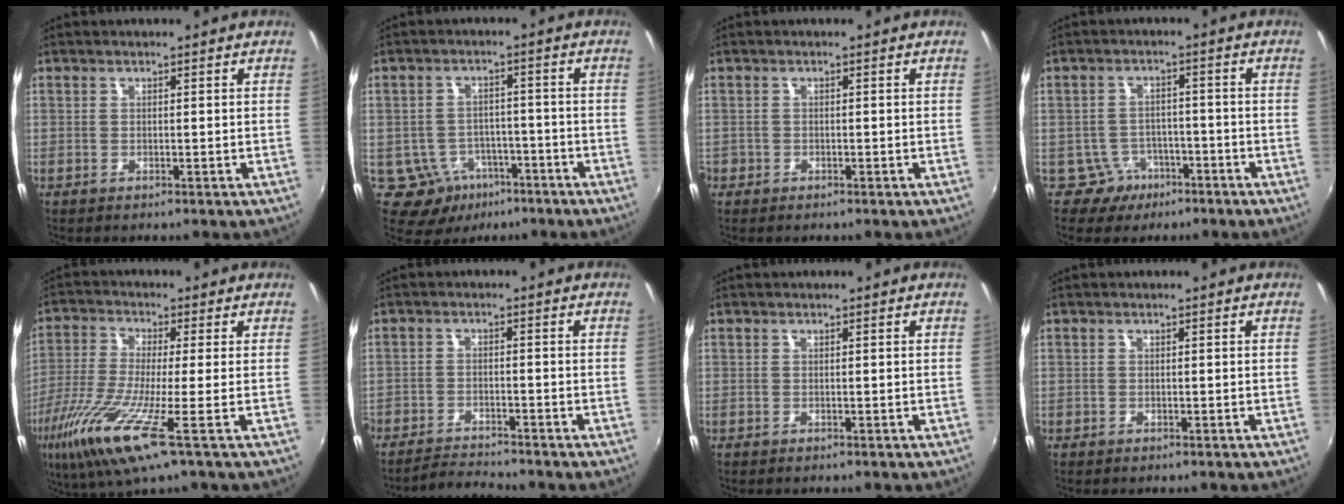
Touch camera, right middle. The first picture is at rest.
{"total": 8.4, "force": [-4.5, 6.6, 2.4], "torque": [-0.055, 0.013, -0.050]}
{"total": 1.4, "force": [-0.9, 1.1, 0.1], "torque": [-0.009, -0.001, -0.015]}
{"total": 4.9, "force": [-3.2, 3.7, 0.3], "torque": [-0.014, 0.015, -0.046]}
{"total": 13.5, "force": [-6.2, 0.3, 12.0], "torque": [-0.267, -0.039, -0.122]}
{"total": 4.7, "force": [-4.7, 0.2, 0.6], "torque": [-0.035, -0.009, -0.086]}
{"total": 0.0}
{"total": 0.0}